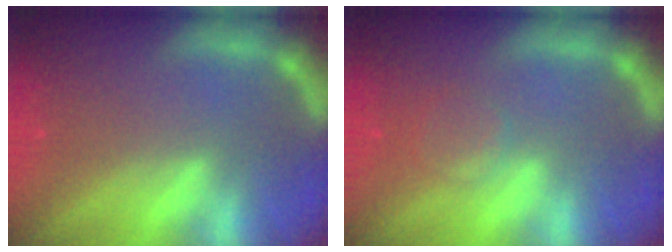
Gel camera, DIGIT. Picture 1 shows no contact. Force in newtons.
{"total": 2.4}